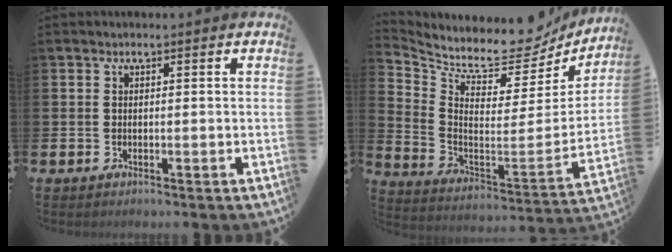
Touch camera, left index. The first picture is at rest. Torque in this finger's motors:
{"motor_torque": [1.05, -1.09, 0.21, 0.12]}